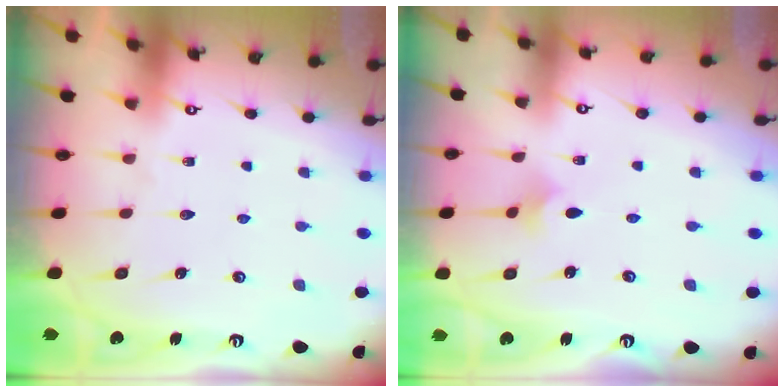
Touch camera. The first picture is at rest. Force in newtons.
{"total": 1.8, "press": 1.7, "slide": 0.5}